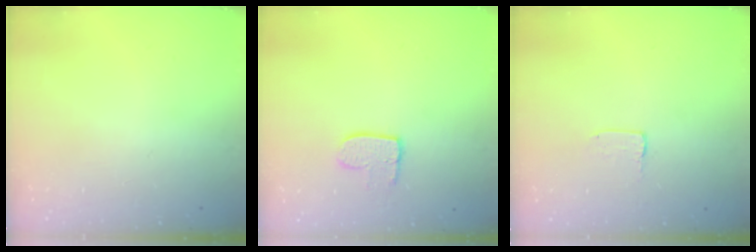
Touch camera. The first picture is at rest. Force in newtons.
{"total": 8.1, "press": 8.0, "slide": 0.6}
{"total": 1.7, "press": 1.6, "slide": 0.1}